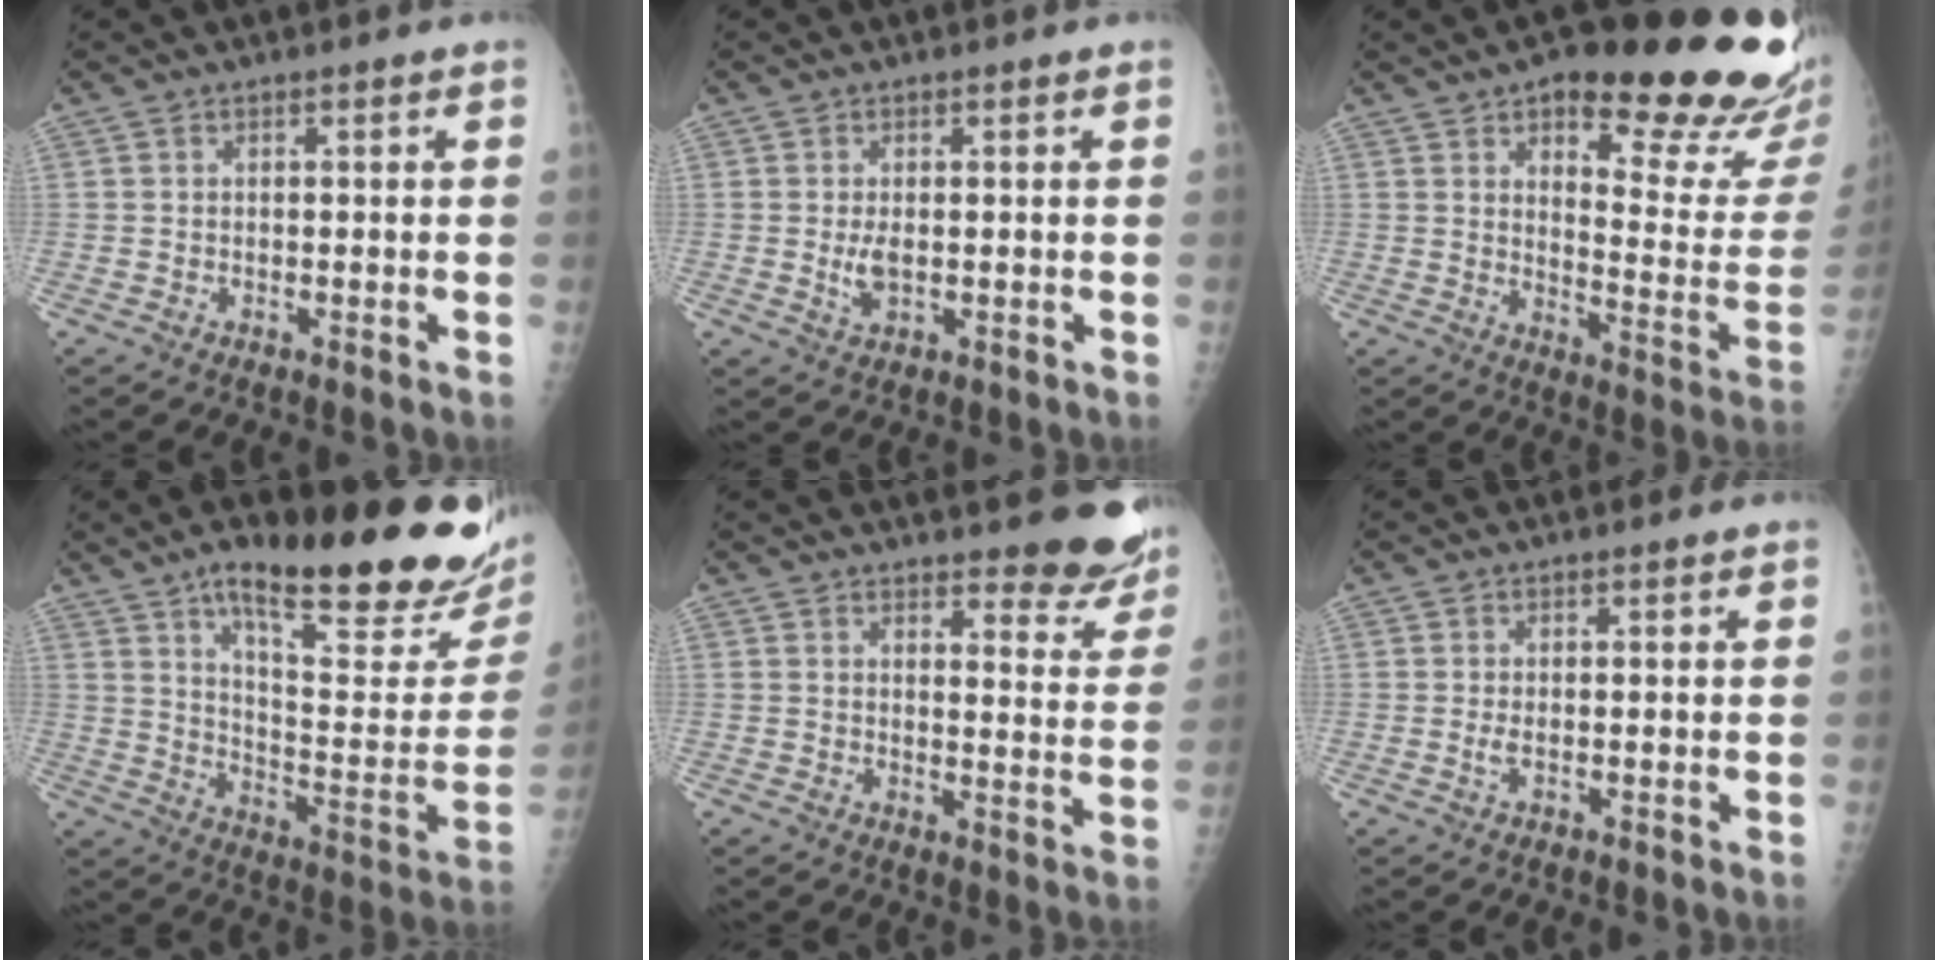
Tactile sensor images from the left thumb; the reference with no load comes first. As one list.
[{"total": 3.1, "force": [0.3, 1.4, 2.7], "torque": [-0.050, -0.007, 0.013]}, {"total": 24.3, "force": [16.7, 6.8, 16.3], "torque": [-0.163, -0.092, 0.214]}, {"total": 28.9, "force": [19.0, 7.3, 20.6], "torque": [-0.252, -0.085, 0.281]}, {"total": 10.7, "force": [9.3, 2.8, 4.5], "torque": [-0.020, -0.070, 0.104]}, {"total": 1.5, "force": [0.3, 0.4, 1.4], "torque": [-0.031, 0.000, 0.009]}]